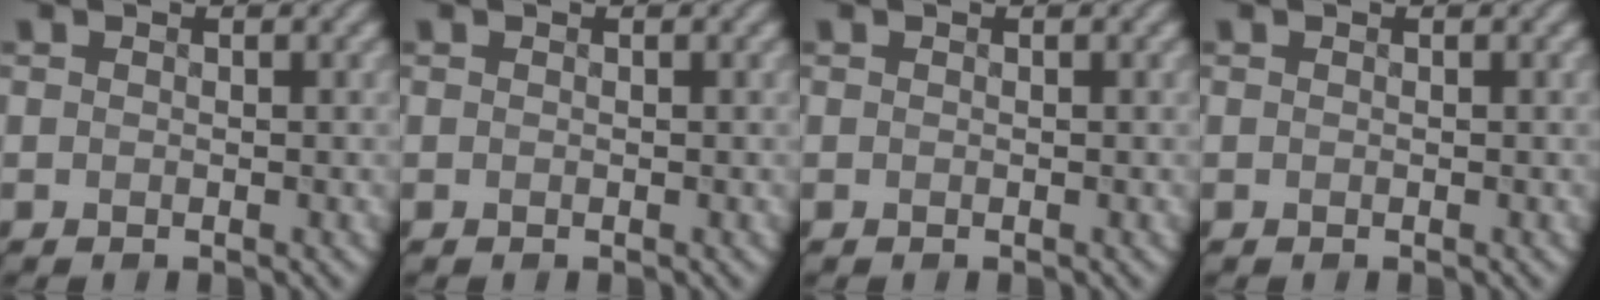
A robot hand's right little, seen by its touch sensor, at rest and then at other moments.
{"total": 0.0}
{"total": 0.0}
{"total": 0.0}